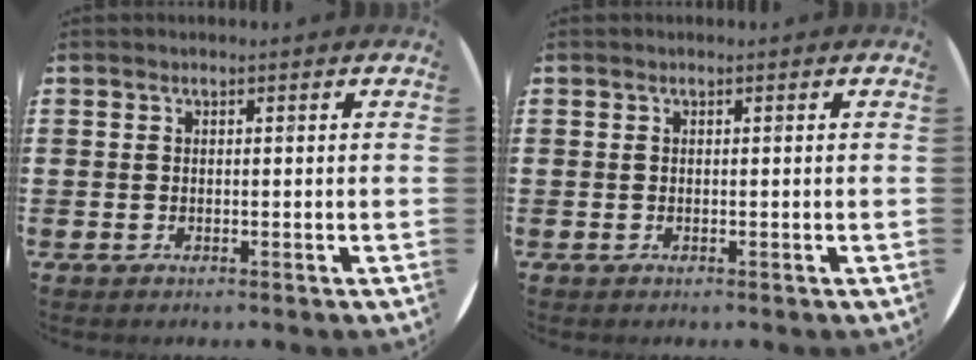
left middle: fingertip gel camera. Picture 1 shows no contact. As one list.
[{"total": 0.0}]